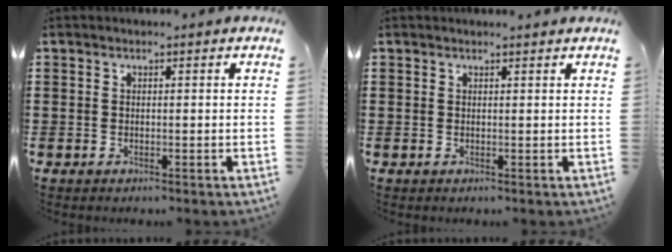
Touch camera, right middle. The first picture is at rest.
{"total": 0.6, "force": [0.6, -0.1, 0.1], "torque": [-0.003, -0.004, 0.011]}